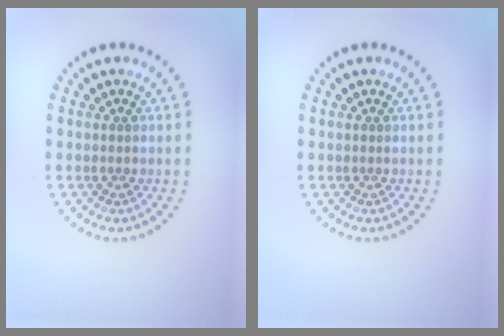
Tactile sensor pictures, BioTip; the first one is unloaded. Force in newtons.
{"total": 0.0}